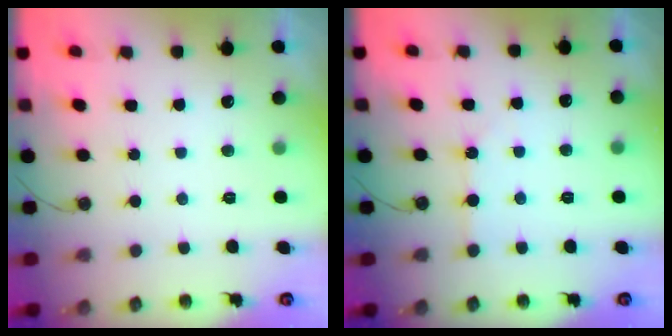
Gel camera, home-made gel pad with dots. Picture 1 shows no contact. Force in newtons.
{"total": 2.3, "press": 2.3, "slide": 0.4}